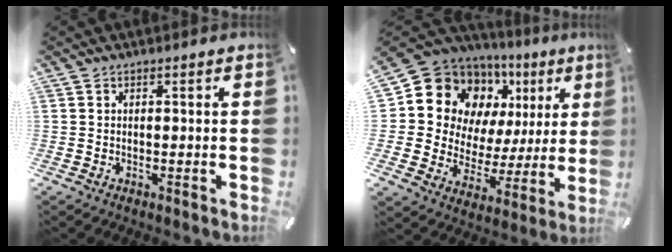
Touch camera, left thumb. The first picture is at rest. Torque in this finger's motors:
{"motor_torque": [2.50, 2.51, 2.13, -0.65, 0.16]}